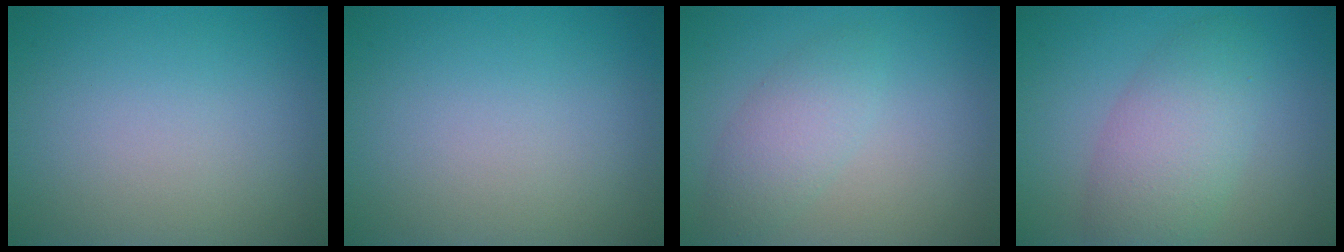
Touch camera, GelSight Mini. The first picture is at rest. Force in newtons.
{"total": 0.0}
{"total": 2.7, "press": 2.7, "slide": 0.0}
{"total": 5.0, "press": 4.9, "slide": 0.2}